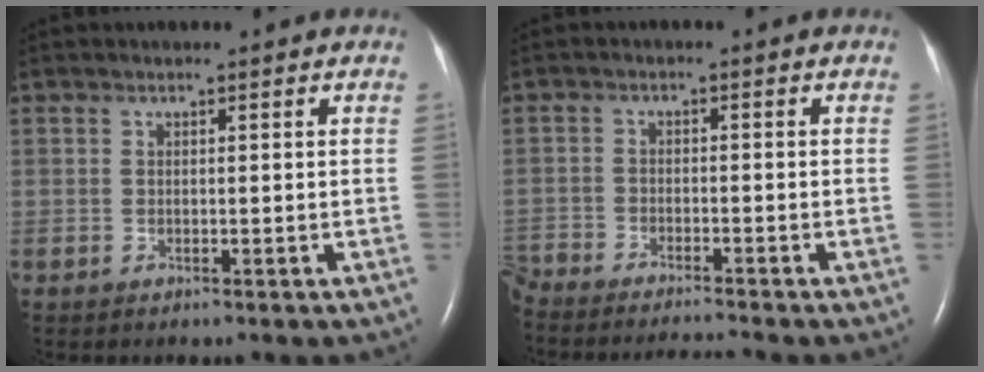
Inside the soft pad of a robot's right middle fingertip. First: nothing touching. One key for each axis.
{"total": 8.6, "fx": -8.2, "fy": -0.2, "fz": 2.5, "tx": -0.040, "ty": -0.006, "tz": -0.139}